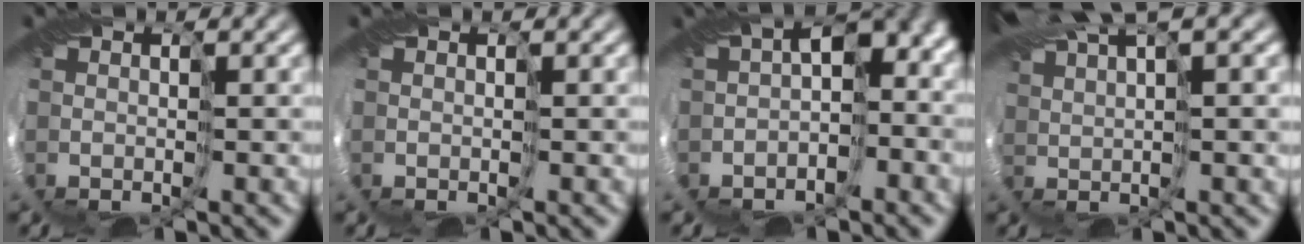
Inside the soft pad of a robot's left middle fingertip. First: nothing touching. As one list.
[{"total": 0.0}, {"total": 6.8, "force": [0.2, 4.4, 5.2], "torque": [-0.072, 0.007, 0.005]}, {"total": 8.6, "force": [5.2, 2.2, 6.4], "torque": [-0.133, 0.021, 0.095]}]